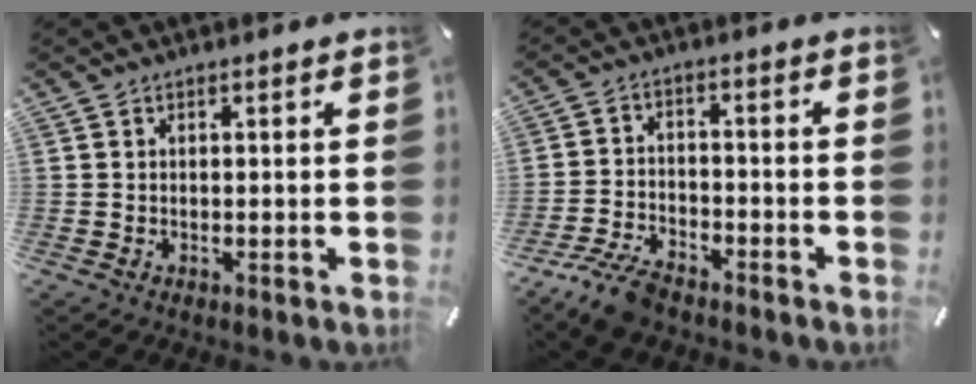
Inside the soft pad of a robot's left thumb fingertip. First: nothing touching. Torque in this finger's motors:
{"motor_torque": [-0.60, 0.81, 0.41, 0.43, 0.14]}